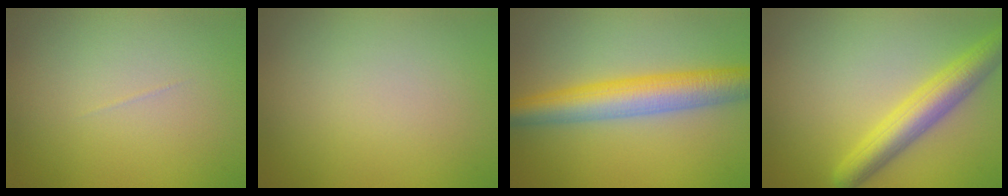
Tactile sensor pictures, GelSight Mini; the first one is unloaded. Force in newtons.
{"total": 0.0}
{"total": 6.6, "press": 6.6, "slide": 0.1}
{"total": 5.1, "press": 5.1, "slide": 0.2}